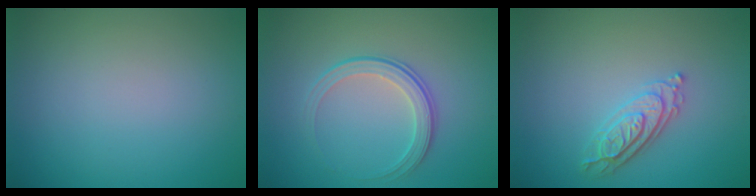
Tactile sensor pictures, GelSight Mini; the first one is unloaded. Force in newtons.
{"total": 2.5, "press": 1.9, "slide": 1.7}
{"total": 2.9, "press": 2.7, "slide": 1.0}